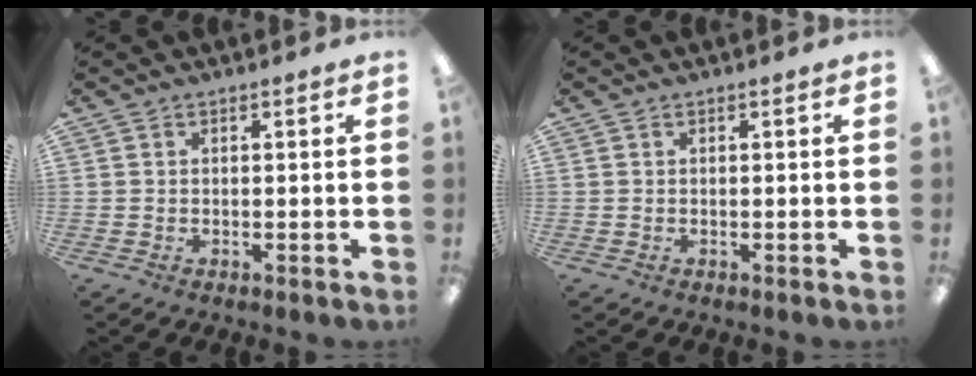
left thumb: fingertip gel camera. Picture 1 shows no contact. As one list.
[{"total": 0.0}]